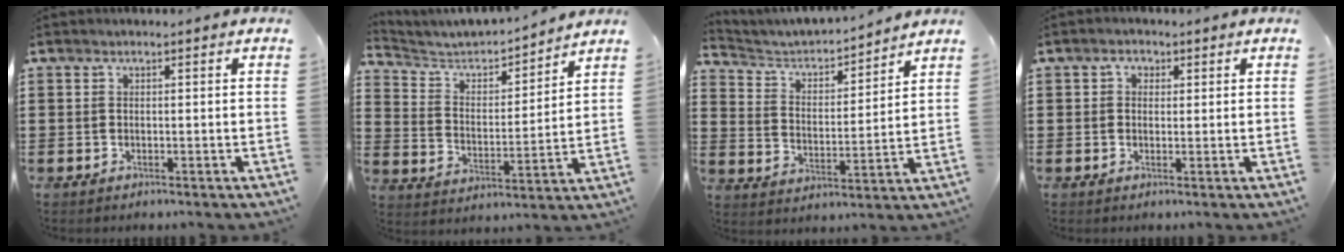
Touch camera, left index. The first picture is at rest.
{"total": 4.5, "force": [4.2, 1.2, 1.0], "torque": [-0.048, -0.032, 0.063]}
{"total": 4.1, "force": [3.9, 1.0, 0.7], "torque": [-0.040, -0.031, 0.058]}
{"total": 1.9, "force": [0.4, 1.6, 0.9], "torque": [-0.013, 0.005, 0.004]}